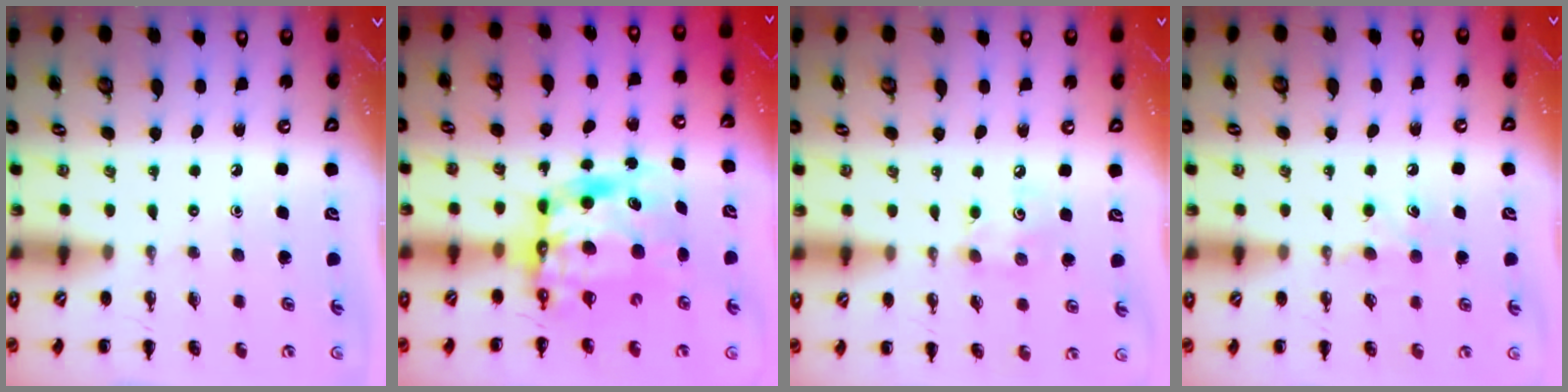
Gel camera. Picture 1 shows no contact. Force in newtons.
{"total": 11.9, "press": 11.6, "slide": 2.4}
{"total": 4.3, "press": 4.2, "slide": 0.7}
{"total": 6.1, "press": 5.9, "slide": 1.7}